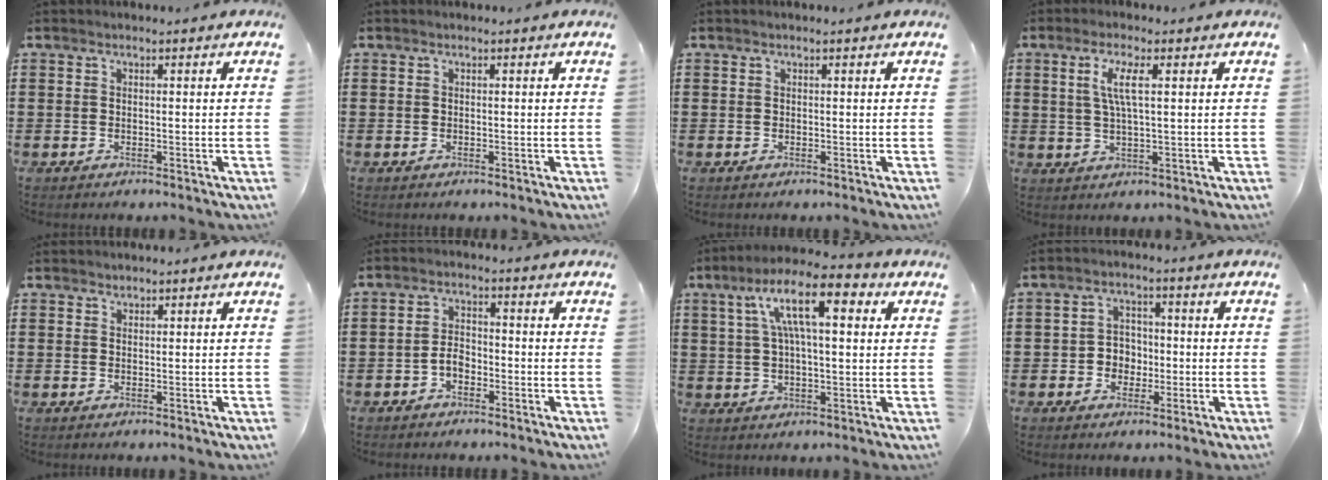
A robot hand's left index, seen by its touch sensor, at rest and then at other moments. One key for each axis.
{"total": 0.0}
{"total": 0.0}
{"total": 4.6, "fx": 1.4, "fy": 0.9, "fz": 4.3, "tx": -0.090, "ty": 0.003, "tz": 0.021}
{"total": 0.9, "fx": 0.9, "fy": 0.2, "fz": -0.1, "tx": -0.001, "ty": -0.001, "tz": 0.018}
{"total": 2.8, "fx": -1.5, "fy": 1.6, "fz": 1.8, "tx": -0.051, "ty": 0.002, "tz": -0.035}
{"total": 12.0, "fx": 4.7, "fy": 3.5, "fz": 10.5, "tx": -0.202, "ty": 0.009, "tz": 0.075}
{"total": 3.8, "fx": -0.9, "fy": 3.4, "fz": 1.4, "tx": -0.037, "ty": 0.010, "tz": -0.023}